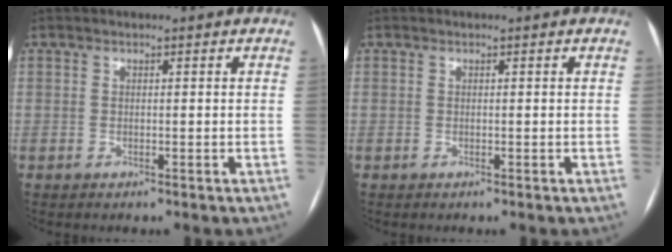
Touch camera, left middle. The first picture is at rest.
{"total": 0.0}